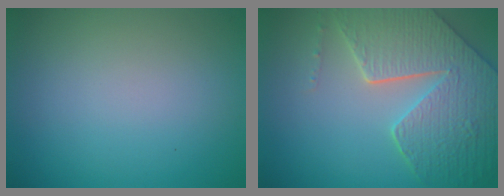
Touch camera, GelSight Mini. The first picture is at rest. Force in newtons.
{"total": 8.3, "press": 6.1, "slide": 5.6}